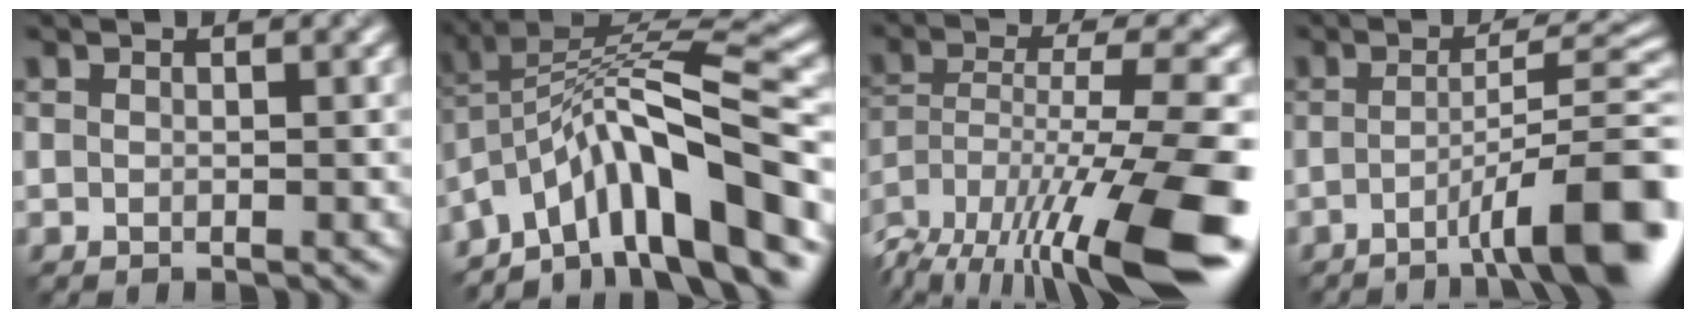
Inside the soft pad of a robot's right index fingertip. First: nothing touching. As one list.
[{"total": 11.2, "force": [-7.1, 2.5, 8.4], "torque": [-0.124, 0.033, -0.116]}, {"total": 14.4, "force": [-9.5, 3.3, 10.3], "torque": [-0.197, -0.001, -0.143]}, {"total": 9.9, "force": [-4.6, 1.5, 8.7], "torque": [-0.105, 0.023, -0.066]}]